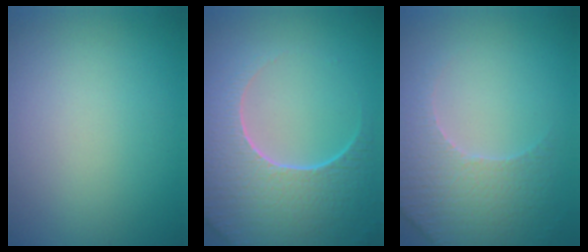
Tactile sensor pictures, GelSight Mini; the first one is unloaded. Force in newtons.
{"total": 8.8, "press": 6.3, "slide": 6.2}
{"total": 4.6, "press": 4.2, "slide": 2.1}